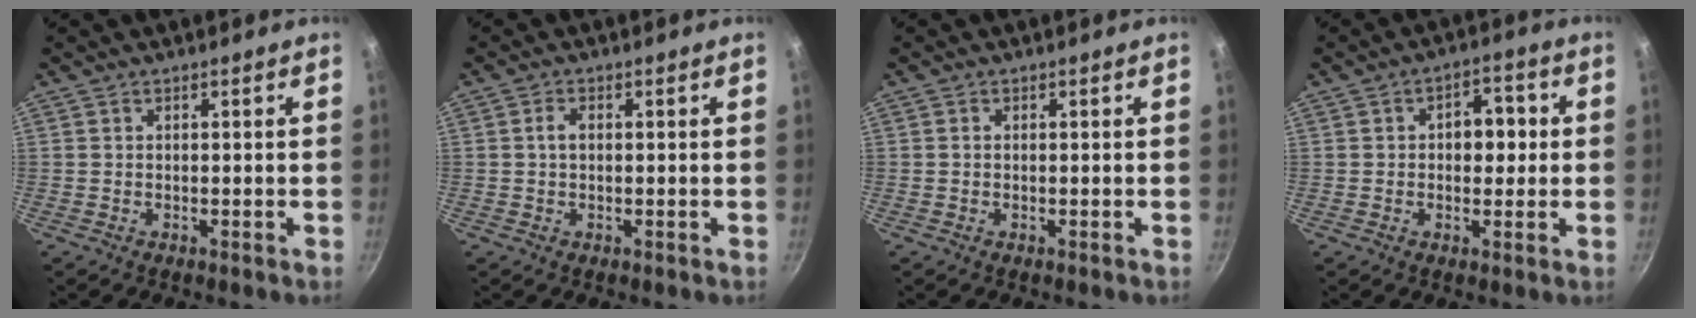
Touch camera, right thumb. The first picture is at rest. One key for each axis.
{"total": 1.8, "fx": 0.1, "fy": 1.2, "fz": 1.4, "tx": -0.024, "ty": 0.004, "tz": 0.001}
{"total": 0.5, "fx": 0.0, "fy": 0.4, "fz": 0.3, "tx": -0.004, "ty": 0.004, "tz": -0.002}
{"total": 6.4, "fx": 0.4, "fy": 4.4, "fz": 4.6, "tx": -0.020, "ty": 0.012, "tz": 0.001}